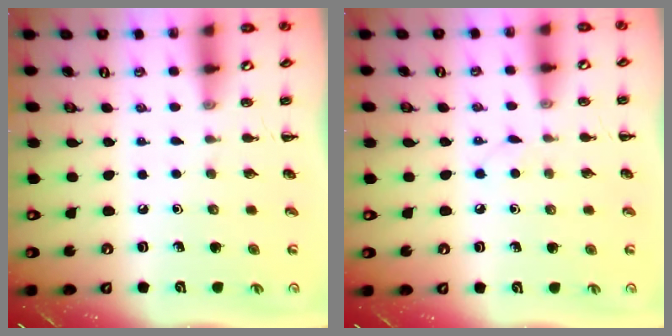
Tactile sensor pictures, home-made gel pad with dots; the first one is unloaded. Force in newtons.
{"total": 2.7, "press": 2.6, "slide": 0.9}